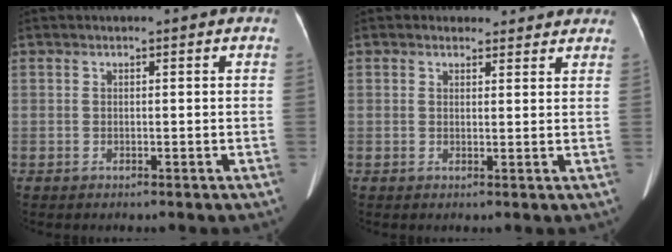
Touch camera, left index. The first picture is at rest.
{"total": 4.0, "force": [3.5, 1.9, 0.1], "torque": [0.008, 0.007, 0.029]}